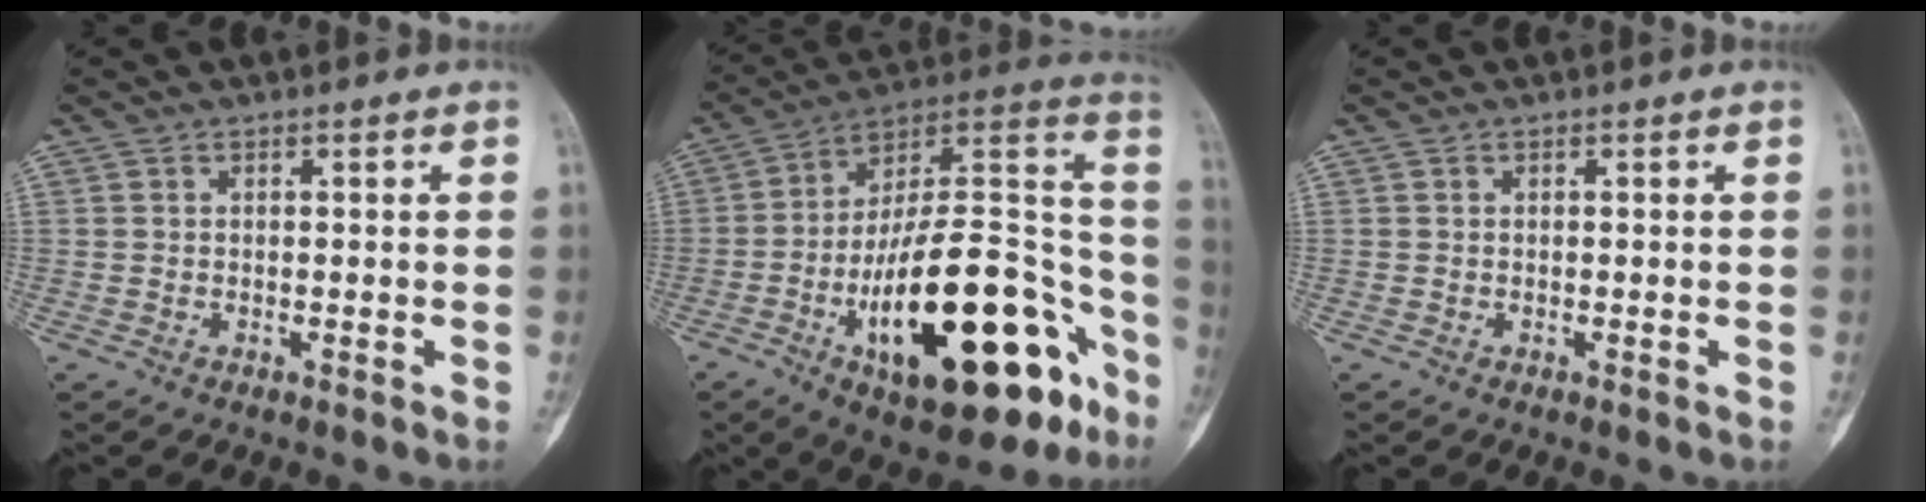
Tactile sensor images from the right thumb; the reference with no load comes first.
{"total": 32.1, "force": [-13.5, 12.7, 26.2], "torque": [-0.345, 0.073, -0.200]}
{"total": 0.0}